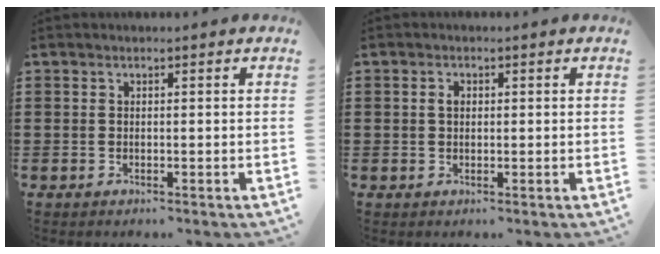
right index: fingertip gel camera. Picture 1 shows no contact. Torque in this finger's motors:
{"motor_torque": [0.07, -0.05, 0.00, 0.03]}